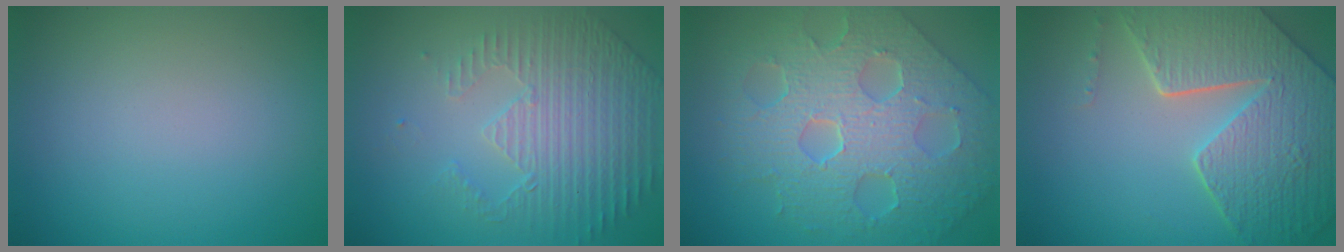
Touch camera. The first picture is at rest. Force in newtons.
{"total": 4.6, "press": 3.5, "slide": 3.0}
{"total": 9.7, "press": 6.8, "slide": 6.9}
{"total": 8.8, "press": 6.2, "slide": 6.2}